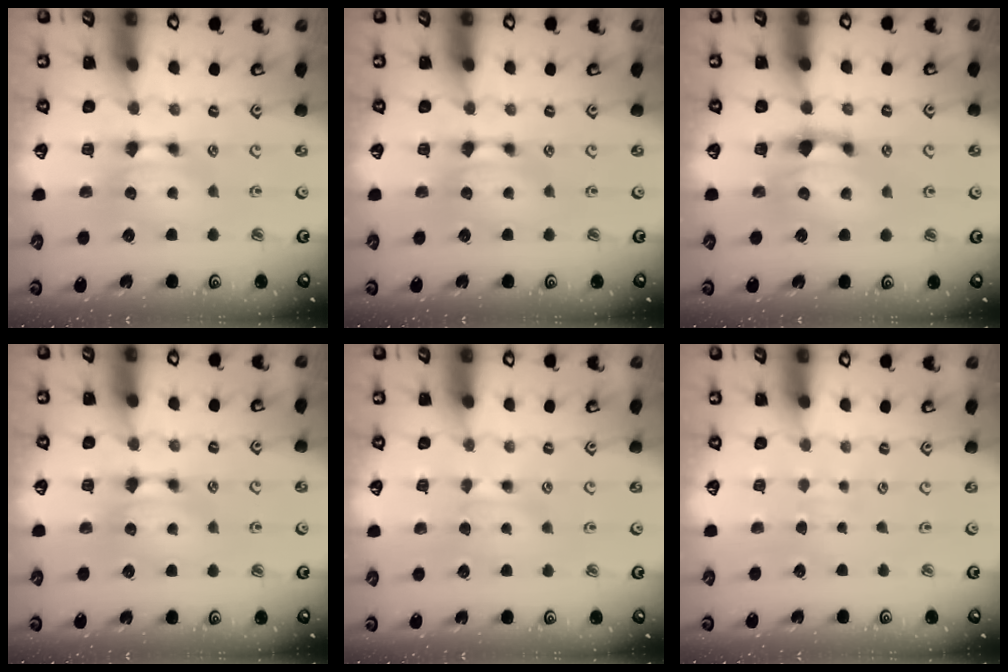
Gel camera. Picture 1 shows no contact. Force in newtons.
{"total": 0.0}
{"total": 1.9, "press": 1.3, "slide": 1.4}
{"total": 0.0}
{"total": 0.9, "press": 0.8, "slide": 0.5}
{"total": 3.9, "press": 3.9, "slide": 0.2}